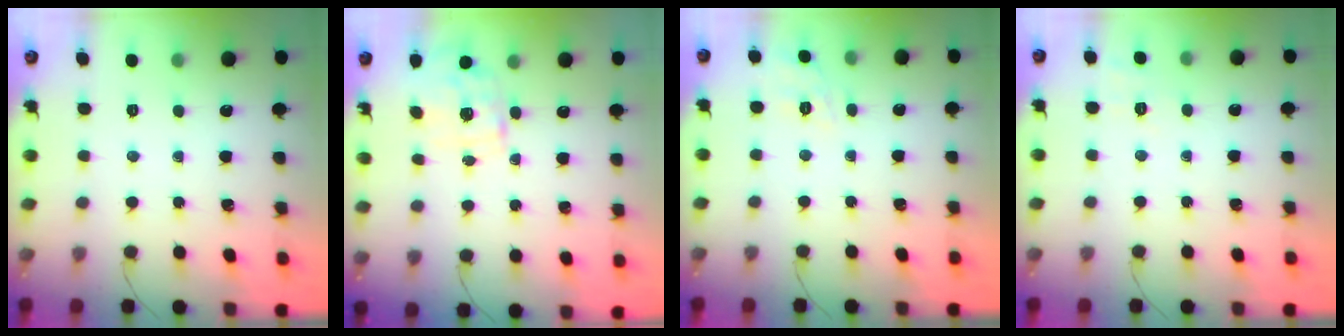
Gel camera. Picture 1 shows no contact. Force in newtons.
{"total": 2.3, "press": 2.3, "slide": 0.3}
{"total": 7.9, "press": 7.7, "slide": 1.7}
{"total": 2.6, "press": 1.9, "slide": 1.8}